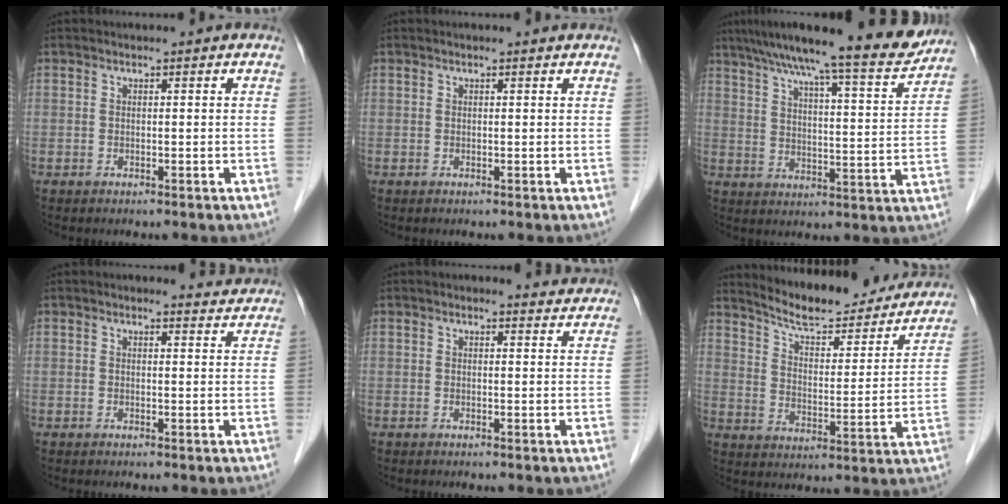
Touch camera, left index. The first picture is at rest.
{"total": 1.0, "force": [0.9, 0.2, 0.6], "torque": [-0.011, 0.010, 0.012]}
{"total": 18.3, "force": [15.7, 1.2, 9.2], "torque": [-0.138, -0.008, 0.220]}
{"total": 2.4, "force": [2.3, 0.6, 0.4], "torque": [-0.009, 0.000, 0.019]}
{"total": 2.3, "force": [2.1, 0.7, 0.5], "torque": [-0.010, 0.002, 0.017]}
{"total": 20.4, "force": [18.8, 4.0, 7.0], "torque": [-0.093, -0.027, 0.253]}